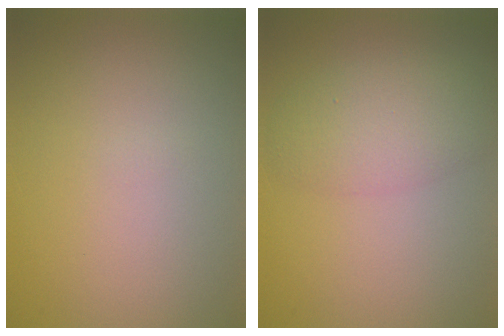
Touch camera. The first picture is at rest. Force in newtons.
{"total": 3.8, "press": 3.8, "slide": 0.0}